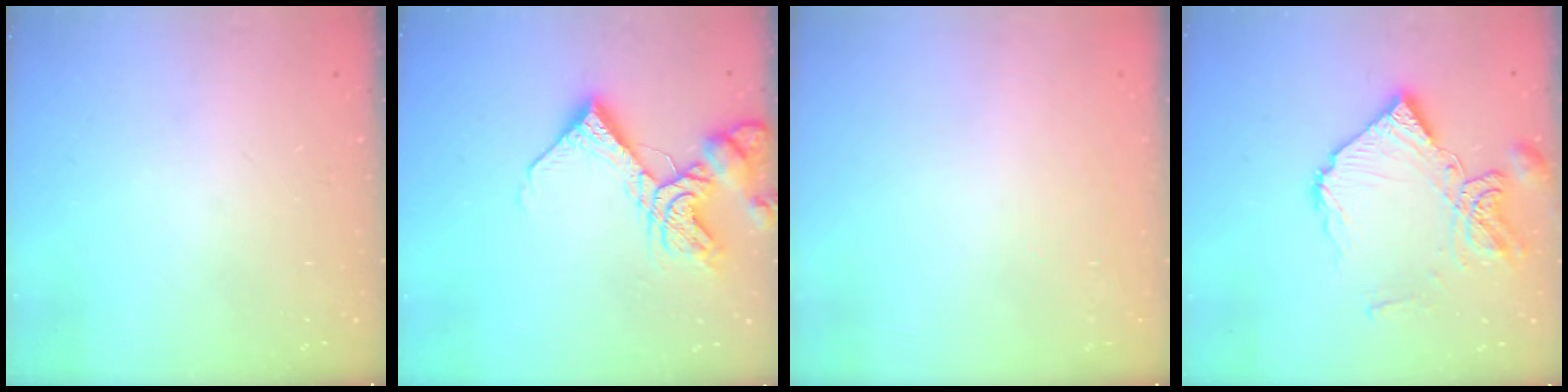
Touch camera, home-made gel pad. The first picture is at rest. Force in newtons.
{"total": 13.7, "press": 13.6, "slide": 1.6}
{"total": 2.0, "press": 2.0, "slide": 0.1}
{"total": 13.9, "press": 13.8, "slide": 1.5}